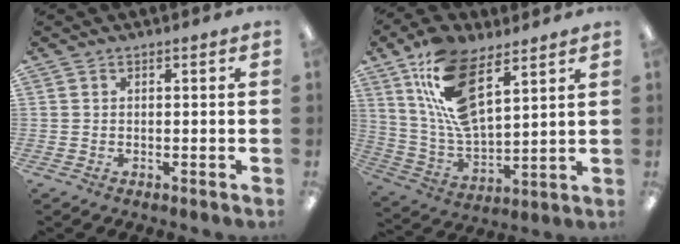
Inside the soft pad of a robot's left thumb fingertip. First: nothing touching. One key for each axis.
{"total": 17.2, "fx": 9.1, "fy": 7.9, "fz": 12.3, "tx": -0.253, "ty": -0.030, "tz": 0.162}